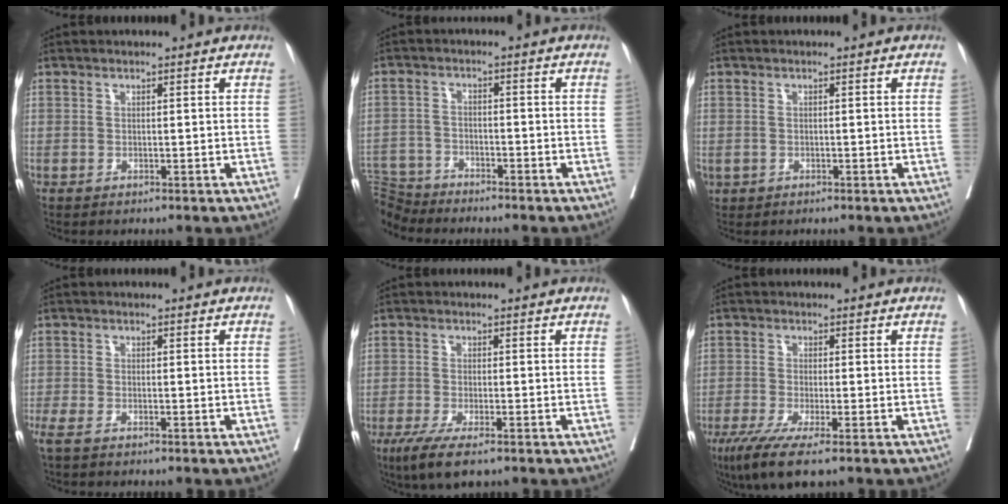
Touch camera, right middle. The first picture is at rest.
{"total": 7.5, "force": [-7.1, 2.2, 0.0], "torque": [-0.010, 0.000, -0.136]}
{"total": 1.1, "force": [-0.2, 0.9, 0.5], "torque": [-0.017, -0.001, 0.006]}
{"total": 3.9, "force": [-3.2, 0.4, 2.2], "torque": [-0.039, -0.010, -0.051]}
{"total": 5.9, "force": [-3.8, 1.0, 4.3], "torque": [-0.080, -0.017, -0.062]}
{"total": 6.4, "force": [-4.0, 0.5, 5.0], "torque": [-0.091, -0.020, -0.071]}